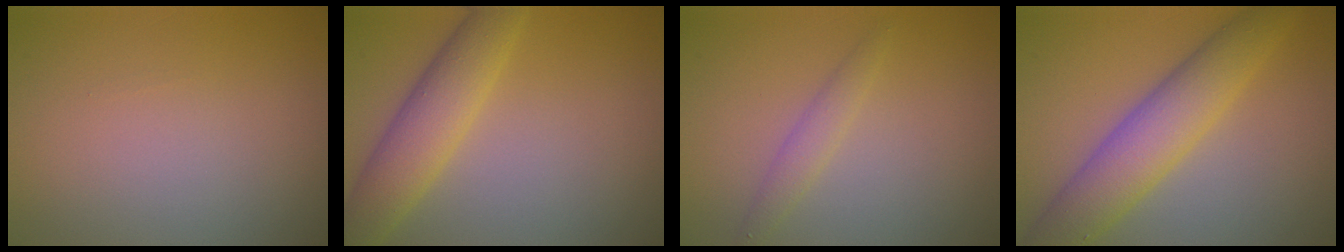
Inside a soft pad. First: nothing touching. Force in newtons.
{"total": 4.8, "press": 4.8, "slide": 0.2}
{"total": 1.5, "press": 1.5, "slide": 0.0}
{"total": 6.1, "press": 6.1, "slide": 0.1}